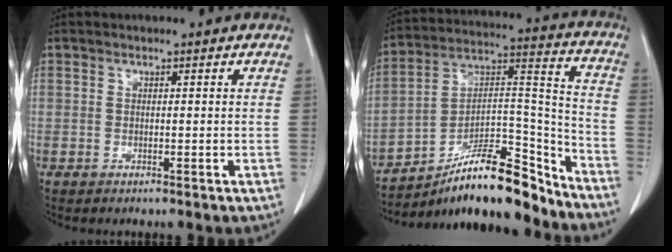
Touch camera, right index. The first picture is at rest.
{"total": 19.1, "force": [-15.7, 4.2, 10.1], "torque": [-0.163, 0.039, -0.262]}